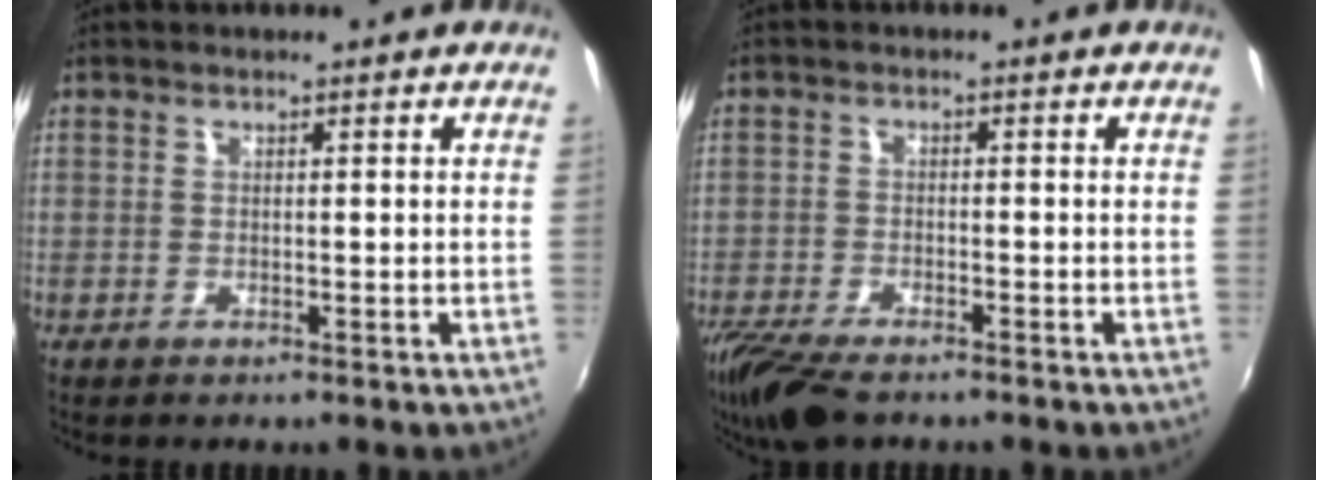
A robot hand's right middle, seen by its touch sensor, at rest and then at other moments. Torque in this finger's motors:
{"motor_torque": [0.86, -0.81, 0.28, 0.09]}